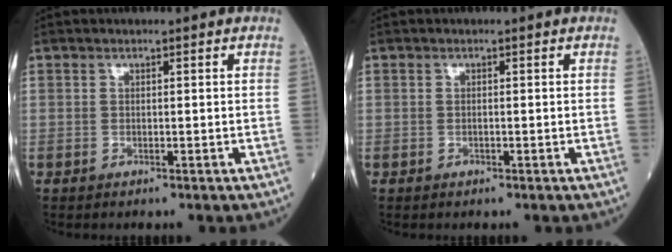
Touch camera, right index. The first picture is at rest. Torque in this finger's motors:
{"motor_torque": [-0.10, -0.02, -0.04, 0.01]}